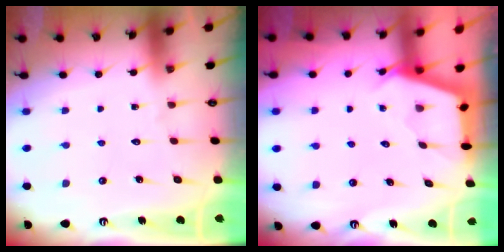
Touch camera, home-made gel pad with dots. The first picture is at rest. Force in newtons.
{"total": 2.7, "press": 2.6, "slide": 0.3}